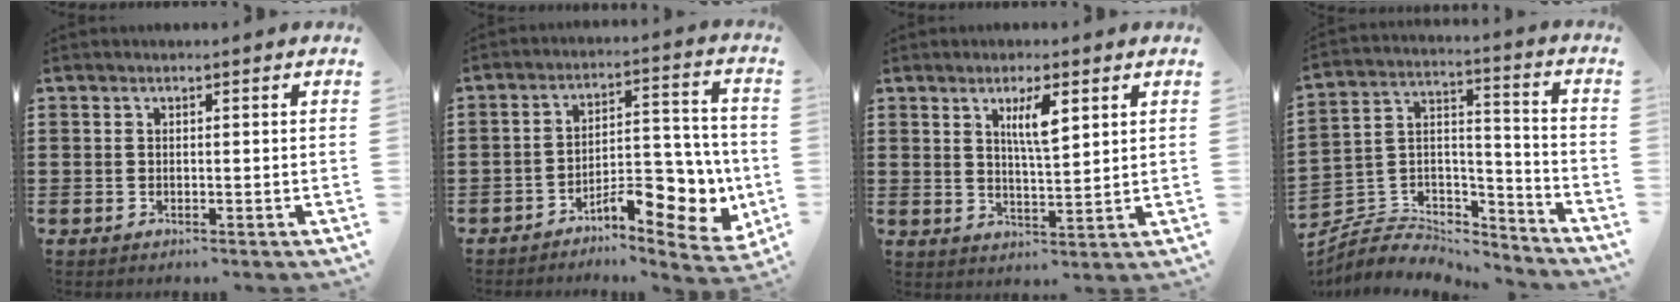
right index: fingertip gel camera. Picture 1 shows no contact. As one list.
[{"total": 9.7, "force": [-5.8, 3.9, 6.8], "torque": [-0.076, 0.008, -0.102]}, {"total": 5.0, "force": [2.3, 1.2, 4.3], "torque": [-0.082, 0.003, 0.035]}, {"total": 5.2, "force": [-4.4, 2.6, 0.6], "torque": [-0.028, 0.002, -0.092]}]